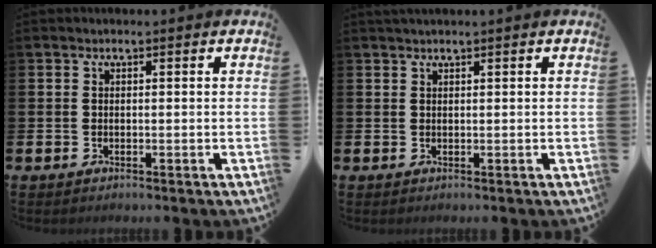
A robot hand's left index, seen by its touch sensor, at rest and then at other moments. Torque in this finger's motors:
{"motor_torque": [0.08, 0.00, 0.00, 0.05]}